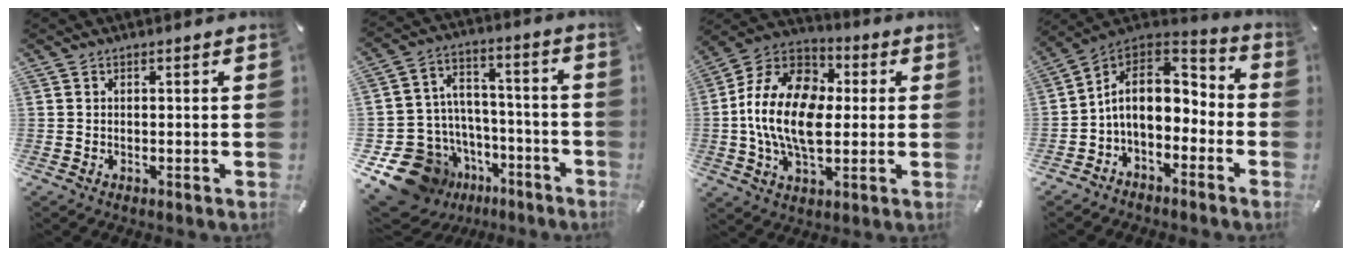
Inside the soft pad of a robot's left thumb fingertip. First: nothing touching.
{"total": 15.0, "force": [-8.7, 11.3, 4.5], "torque": [-0.076, 0.042, -0.135]}
{"total": 18.2, "force": [-1.2, 12.1, 13.6], "torque": [-0.287, 0.016, -0.024]}
{"total": 13.3, "force": [-0.7, 9.5, 9.2], "torque": [-0.172, 0.009, -0.013]}